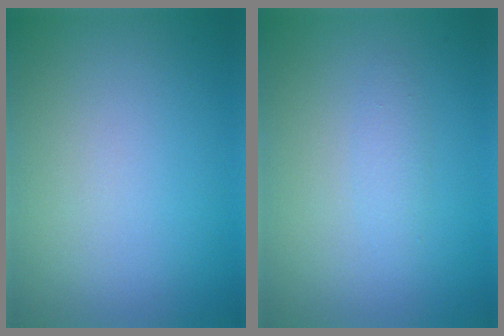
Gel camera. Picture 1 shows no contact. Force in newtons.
{"total": 1.1, "press": 1.1, "slide": 0.1}